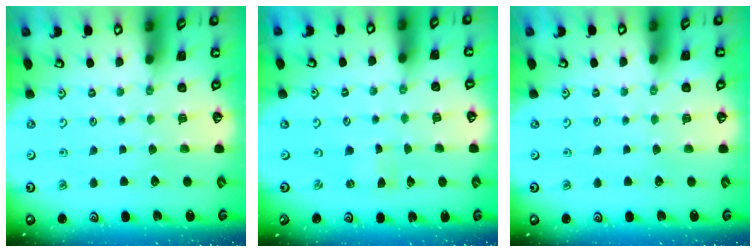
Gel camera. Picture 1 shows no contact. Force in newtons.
{"total": 0.0}
{"total": 0.0}